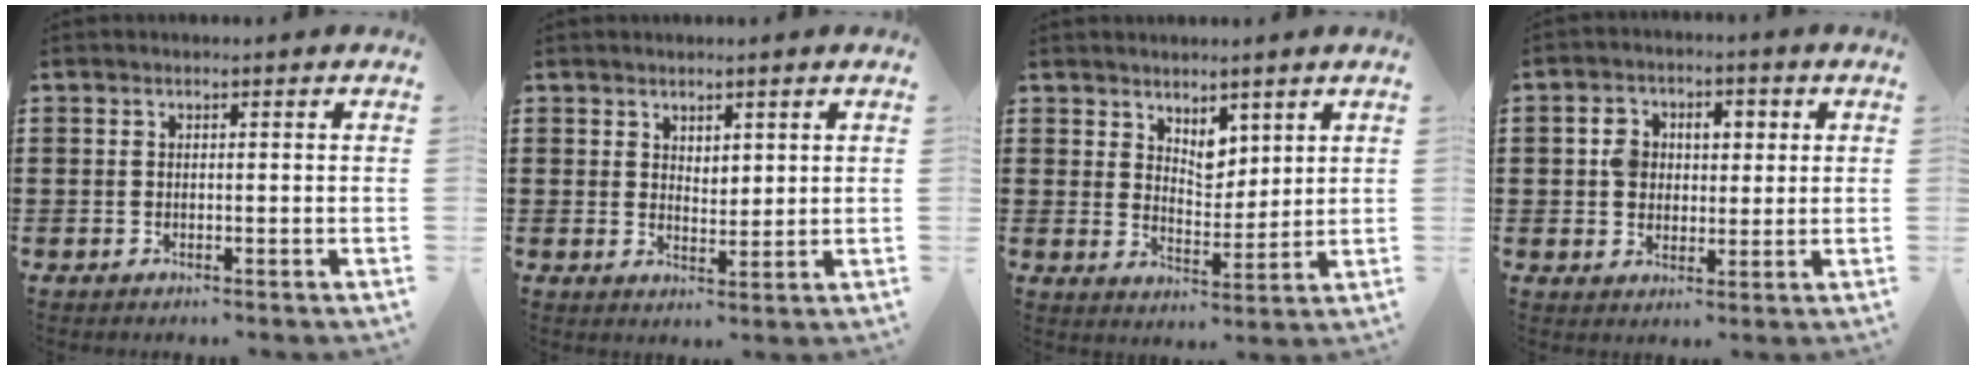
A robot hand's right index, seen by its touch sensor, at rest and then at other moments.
{"total": 2.4, "force": [2.1, 1.1, 0.2], "torque": [-0.009, 0.006, 0.040]}
{"total": 4.6, "force": [3.5, 2.4, 1.9], "torque": [-0.040, -0.006, 0.062]}
{"total": 4.8, "force": [0.4, 4.1, 2.5], "torque": [-0.065, 0.015, 0.003]}